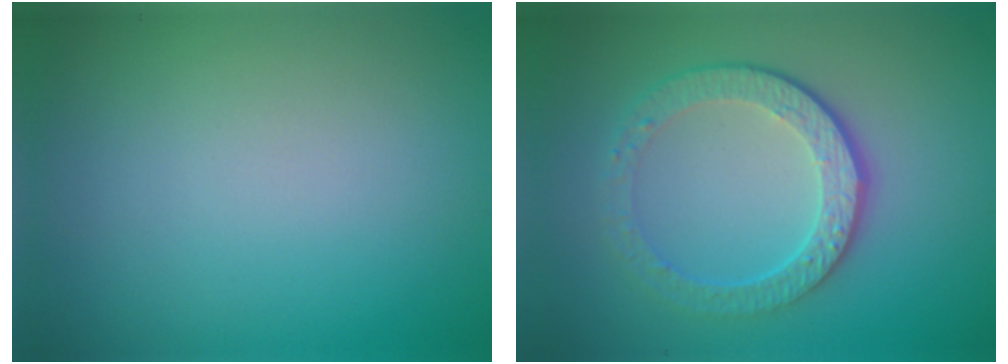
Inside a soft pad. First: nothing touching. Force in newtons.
{"total": 4.7, "press": 3.4, "slide": 3.3}